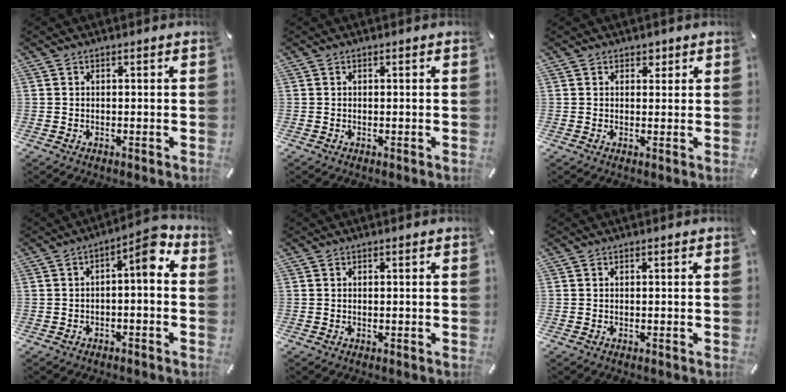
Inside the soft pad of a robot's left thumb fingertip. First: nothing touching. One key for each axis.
{"total": 0.0}
{"total": 1.8, "fx": 1.0, "fy": 1.5, "fz": 0.5, "tx": 0.005, "ty": -0.002, "tz": 0.012}
{"total": 6.6, "fx": 0.7, "fy": 2.4, "fz": 6.2, "tx": -0.088, "ty": -0.004, "tz": 0.001}
{"total": 0.0}
{"total": 0.0}